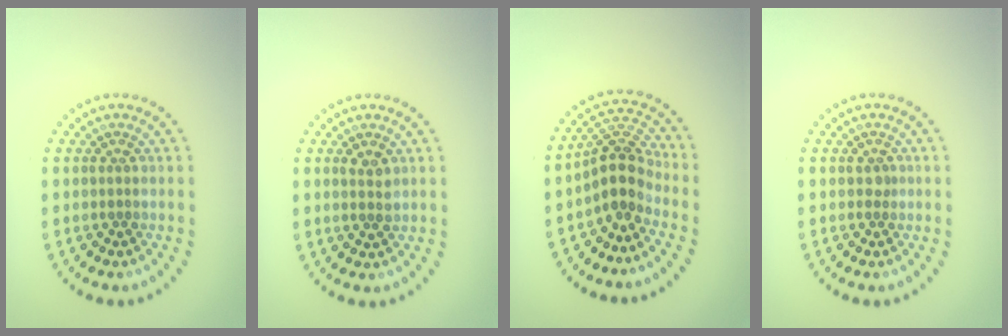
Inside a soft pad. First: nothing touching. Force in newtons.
{"total": 1.3, "press": 1.3, "slide": 0.4}
{"total": 3.8, "press": 3.0, "slide": 2.4}
{"total": 0.8, "press": 0.6, "slide": 0.5}